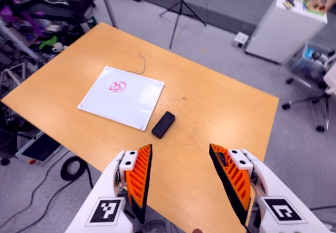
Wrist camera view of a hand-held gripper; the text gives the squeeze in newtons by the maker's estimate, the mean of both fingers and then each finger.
{"total": 0.0}